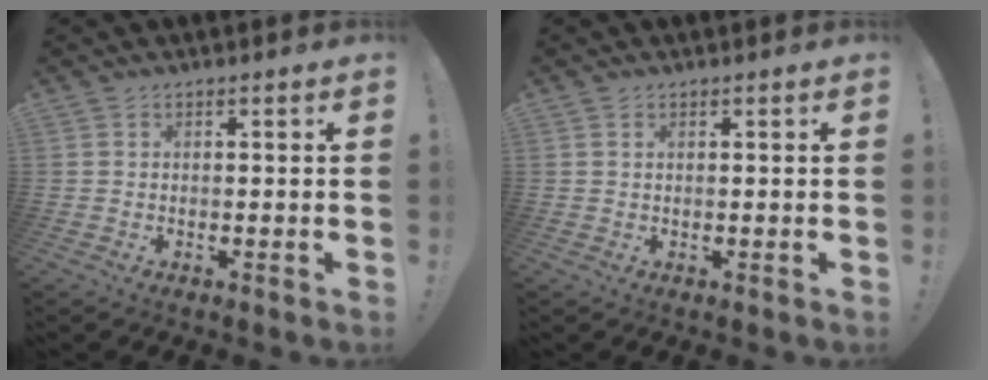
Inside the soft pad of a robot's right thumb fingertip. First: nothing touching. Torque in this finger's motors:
{"motor_torque": [0.03, -0.16, 0.02, 0.26, 0.01]}